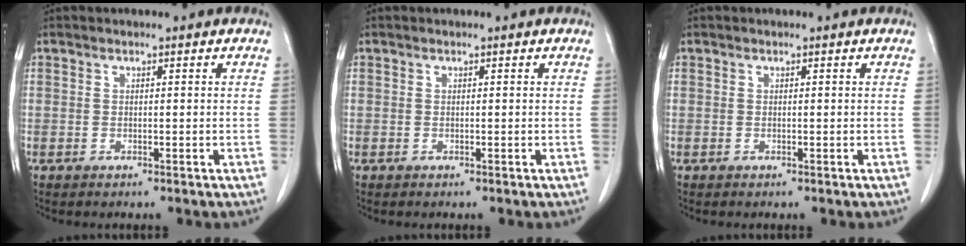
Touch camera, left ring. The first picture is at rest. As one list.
[{"total": 0.0}, {"total": 0.0}]